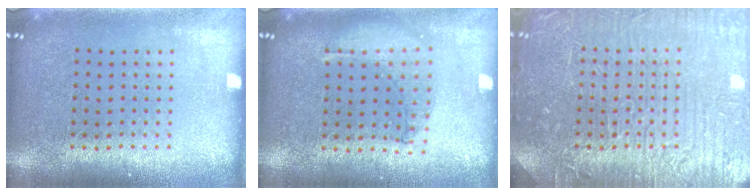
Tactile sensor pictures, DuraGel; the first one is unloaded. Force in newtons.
{"total": 1.0, "press": 1.0, "slide": 0.3}
{"total": 7.8, "press": 7.7, "slide": 1.0}